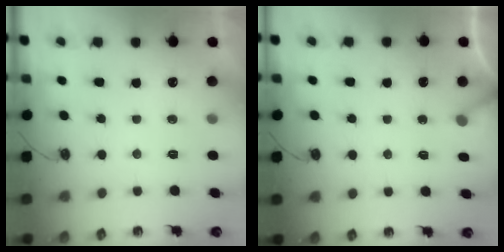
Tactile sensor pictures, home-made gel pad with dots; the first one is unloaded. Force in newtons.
{"total": 4.2, "press": 4.2, "slide": 0.3}